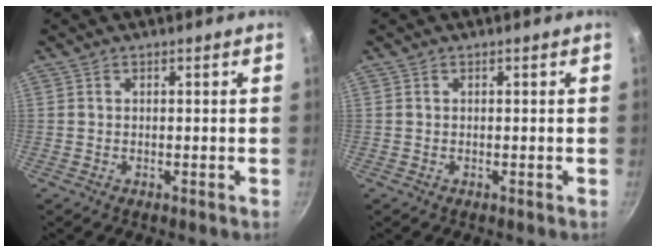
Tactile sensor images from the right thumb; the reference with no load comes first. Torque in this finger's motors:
{"motor_torque": [-0.05, 0.05, 0.24, 0.00, 0.00]}